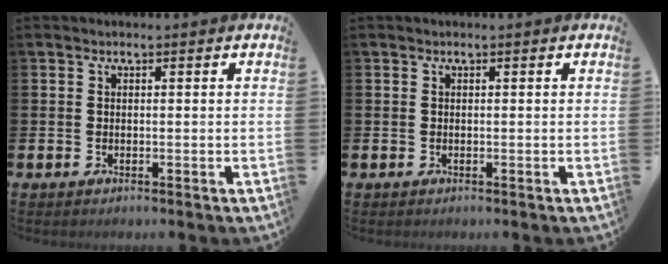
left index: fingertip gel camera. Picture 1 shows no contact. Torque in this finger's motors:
{"motor_torque": [0.01, 0.09, -0.01, -0.01]}